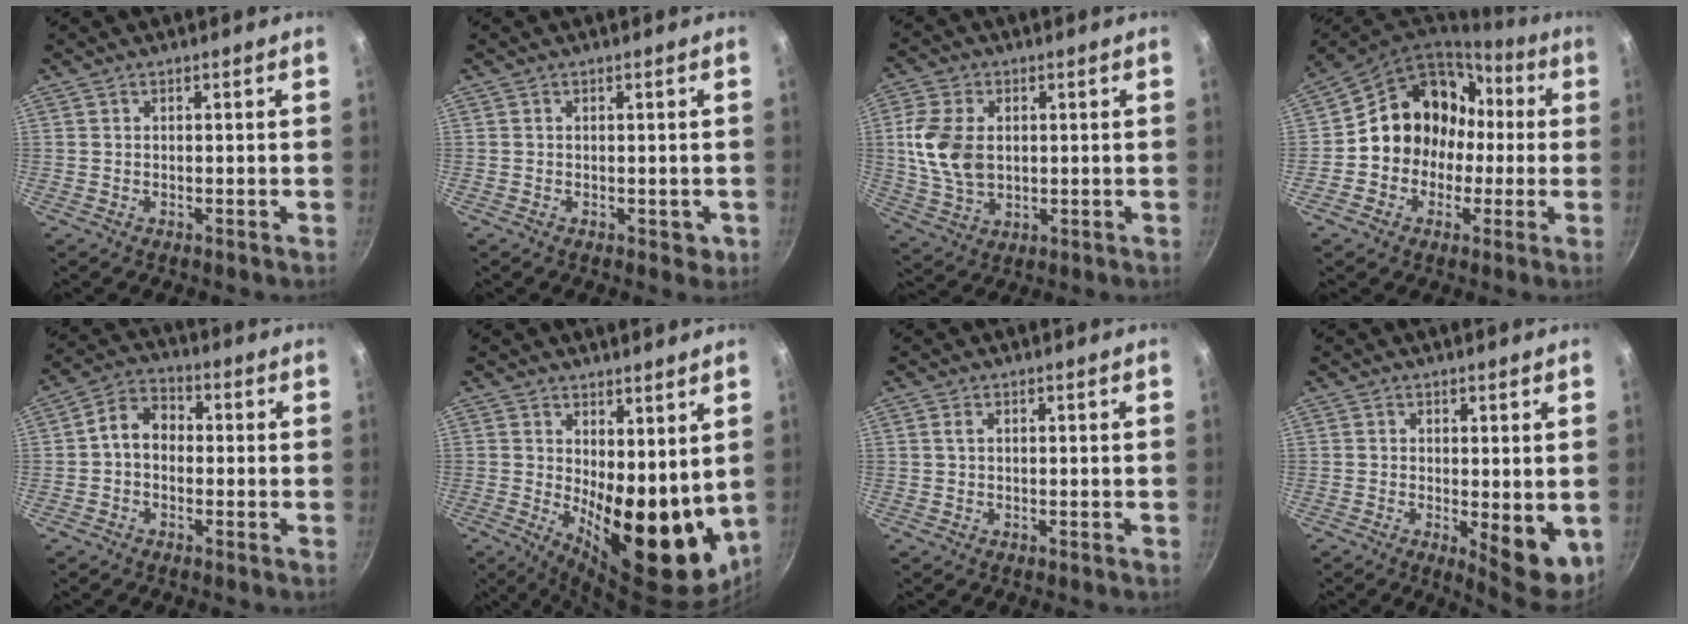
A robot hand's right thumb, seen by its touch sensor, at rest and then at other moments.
{"total": 2.1, "force": [-0.5, 1.6, 1.3], "torque": [-0.009, 0.001, -0.005]}
{"total": 11.1, "force": [1.2, 7.6, 8.0], "torque": [-0.149, -0.007, 0.026]}
{"total": 16.3, "force": [0.0, 14.1, 8.3], "torque": [-0.085, 0.053, -0.005]}
{"total": 6.5, "force": [-0.4, 4.9, 4.2], "torque": [-0.054, 0.025, -0.024]}
{"total": 18.2, "force": [1.6, 8.7, 15.9], "torque": [-0.167, -0.041, 0.043]}
{"total": 1.0, "force": [0.3, 0.6, 0.7], "torque": [-0.013, 0.002, 0.004]}
{"total": 7.8, "force": [-0.7, 3.2, 7.1], "torque": [-0.075, -0.010, -0.002]}